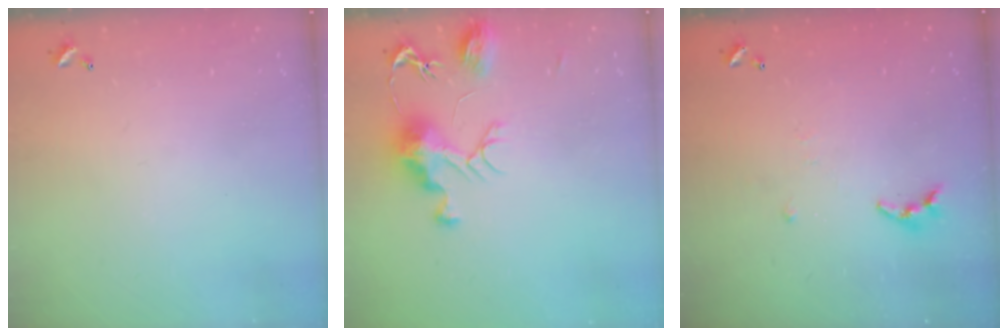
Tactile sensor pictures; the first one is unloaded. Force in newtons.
{"total": 9.5, "press": 9.4, "slide": 1.4}
{"total": 4.6, "press": 4.5, "slide": 0.5}